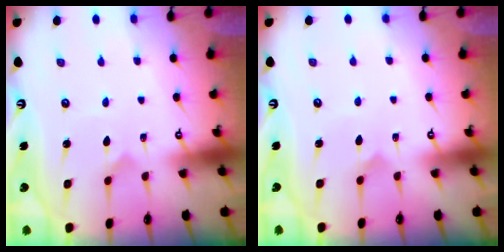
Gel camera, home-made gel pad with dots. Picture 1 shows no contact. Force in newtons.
{"total": 2.0, "press": 2.0, "slide": 0.1}